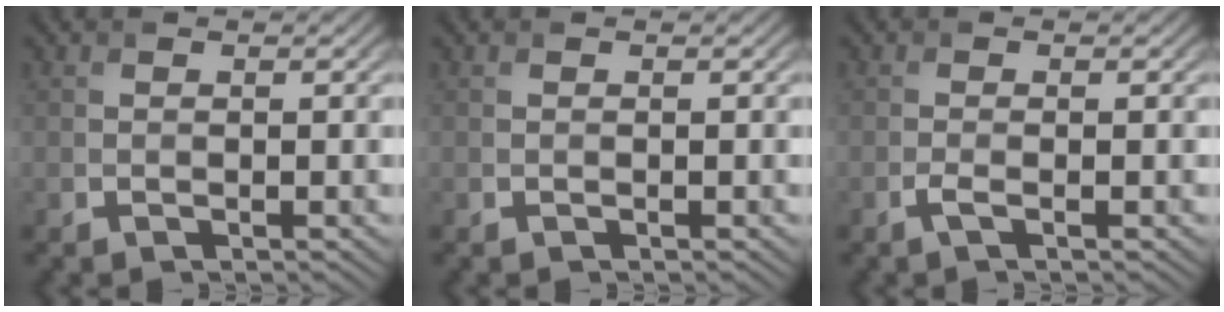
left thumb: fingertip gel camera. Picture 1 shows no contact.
{"total": 0.0}
{"total": 1.2, "force": [-0.6, 0.2, 1.0], "torque": [-0.024, 0.001, -0.015]}